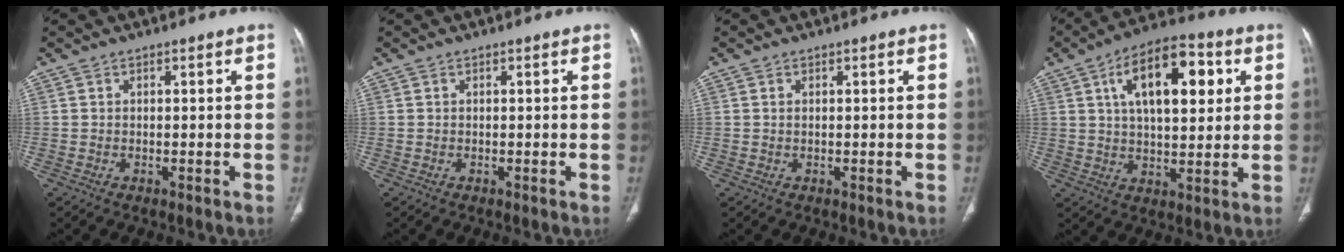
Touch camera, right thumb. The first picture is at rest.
{"total": 0.0}
{"total": 0.0}
{"total": 16.5, "force": [5.4, 7.8, 13.5], "torque": [-0.190, 0.003, 0.084]}